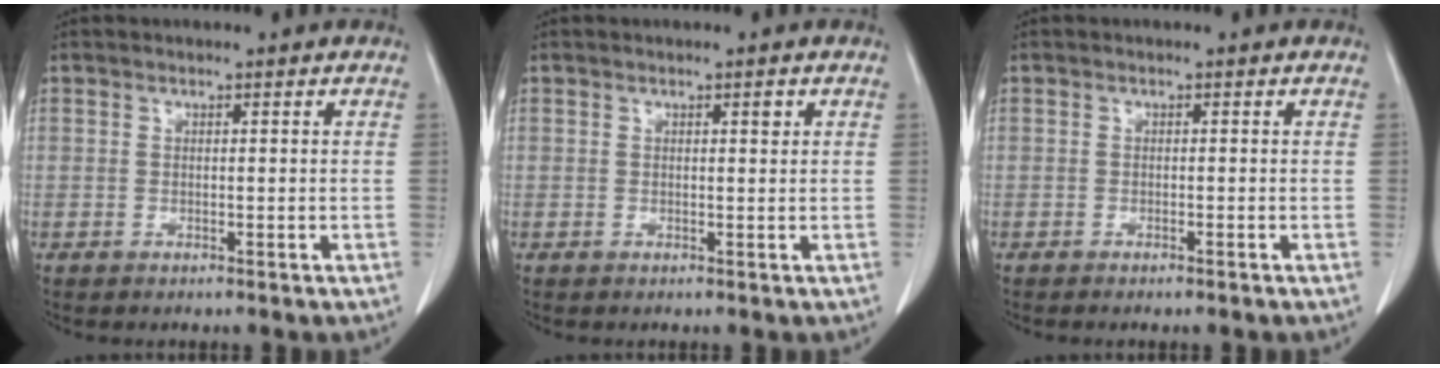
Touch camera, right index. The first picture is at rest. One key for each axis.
{"total": 1.0, "fx": 0.5, "fy": 0.3, "fz": 0.8, "tx": -0.009, "ty": 0.001, "tz": 0.005}
{"total": 0.8, "fx": -0.7, "fy": 0.0, "fz": 0.5, "tx": -0.011, "ty": -0.001, "tz": -0.008}